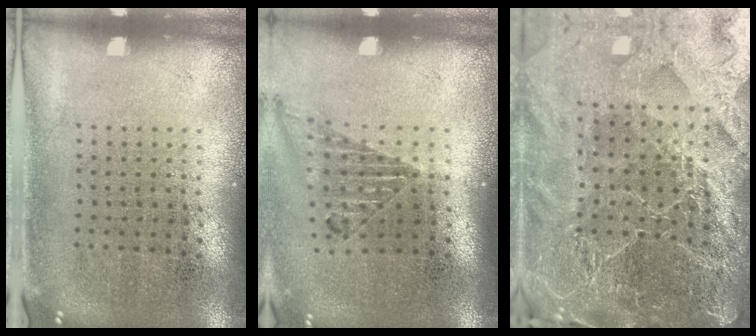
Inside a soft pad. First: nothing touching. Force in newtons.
{"total": 1.2, "press": 1.1, "slide": 0.4}
{"total": 6.3, "press": 5.4, "slide": 3.1}